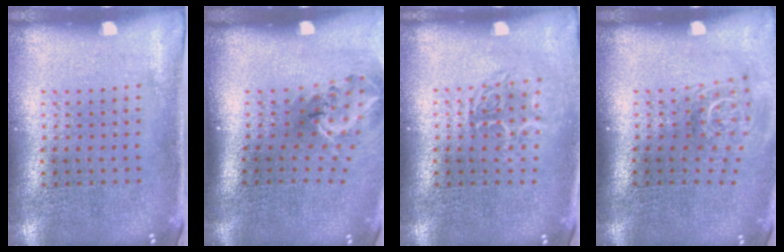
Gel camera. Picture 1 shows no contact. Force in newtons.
{"total": 1.9, "press": 1.3, "slide": 1.4}
{"total": 1.7, "press": 1.3, "slide": 1.1}
{"total": 1.8, "press": 1.3, "slide": 1.2}